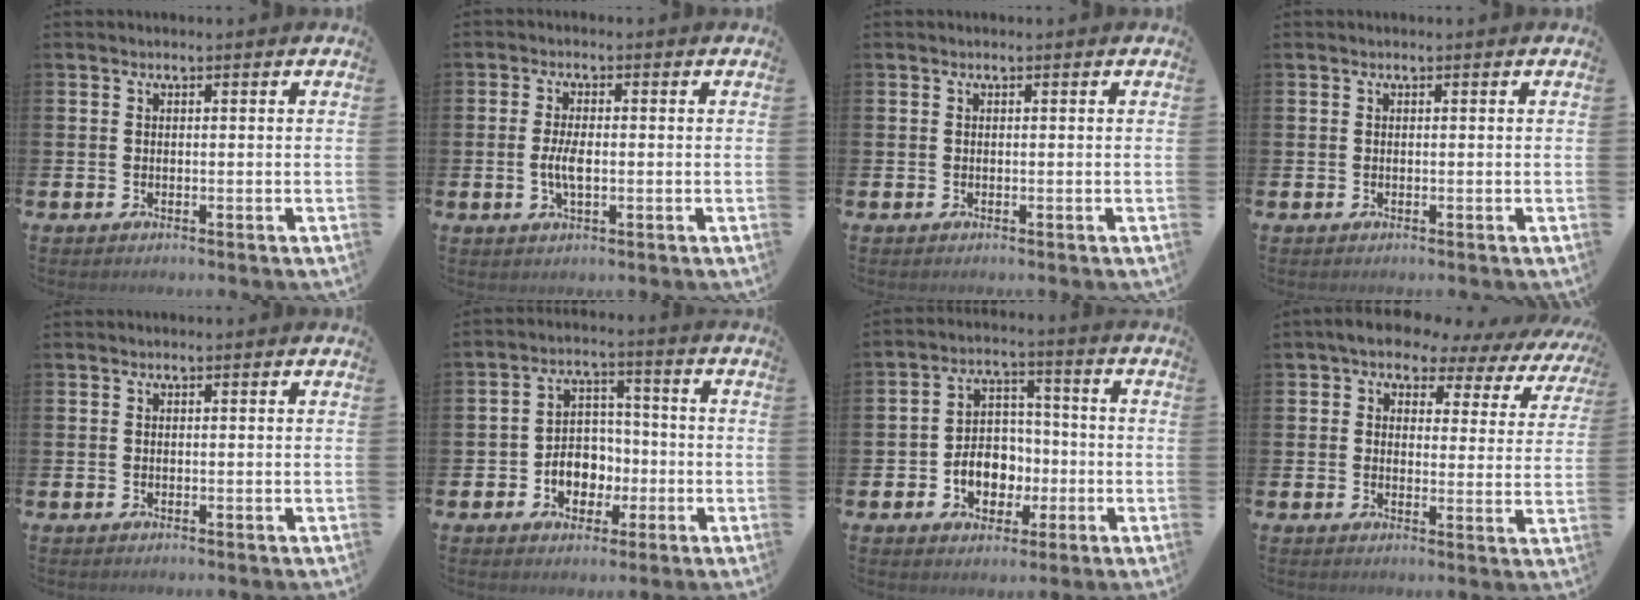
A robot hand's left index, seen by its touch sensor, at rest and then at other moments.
{"total": 3.7, "force": [-0.3, 1.4, 3.4], "torque": [-0.063, -0.002, -0.010]}
{"total": 0.0}
{"total": 0.0}
{"total": 0.0}
{"total": 5.2, "force": [-1.4, 4.6, 2.0], "torque": [-0.034, 0.007, -0.031]}
{"total": 6.4, "force": [-1.6, 5.4, 3.1], "torque": [-0.042, 0.007, -0.034]}
{"total": 4.6, "force": [3.8, 2.3, 1.3], "torque": [-0.042, -0.029, 0.058]}